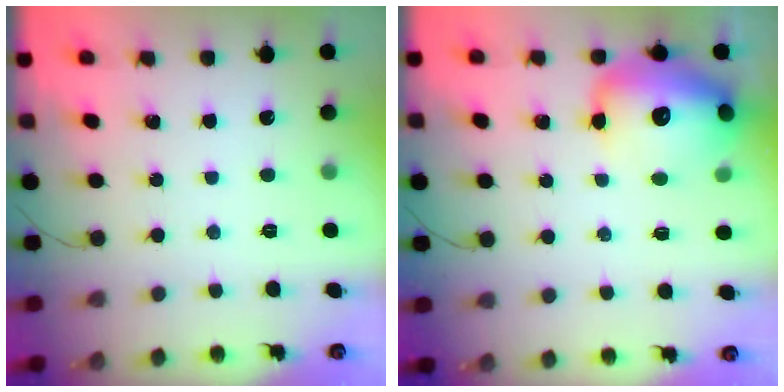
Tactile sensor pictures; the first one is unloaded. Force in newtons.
{"total": 18.3, "press": 18.1, "slide": 2.9}